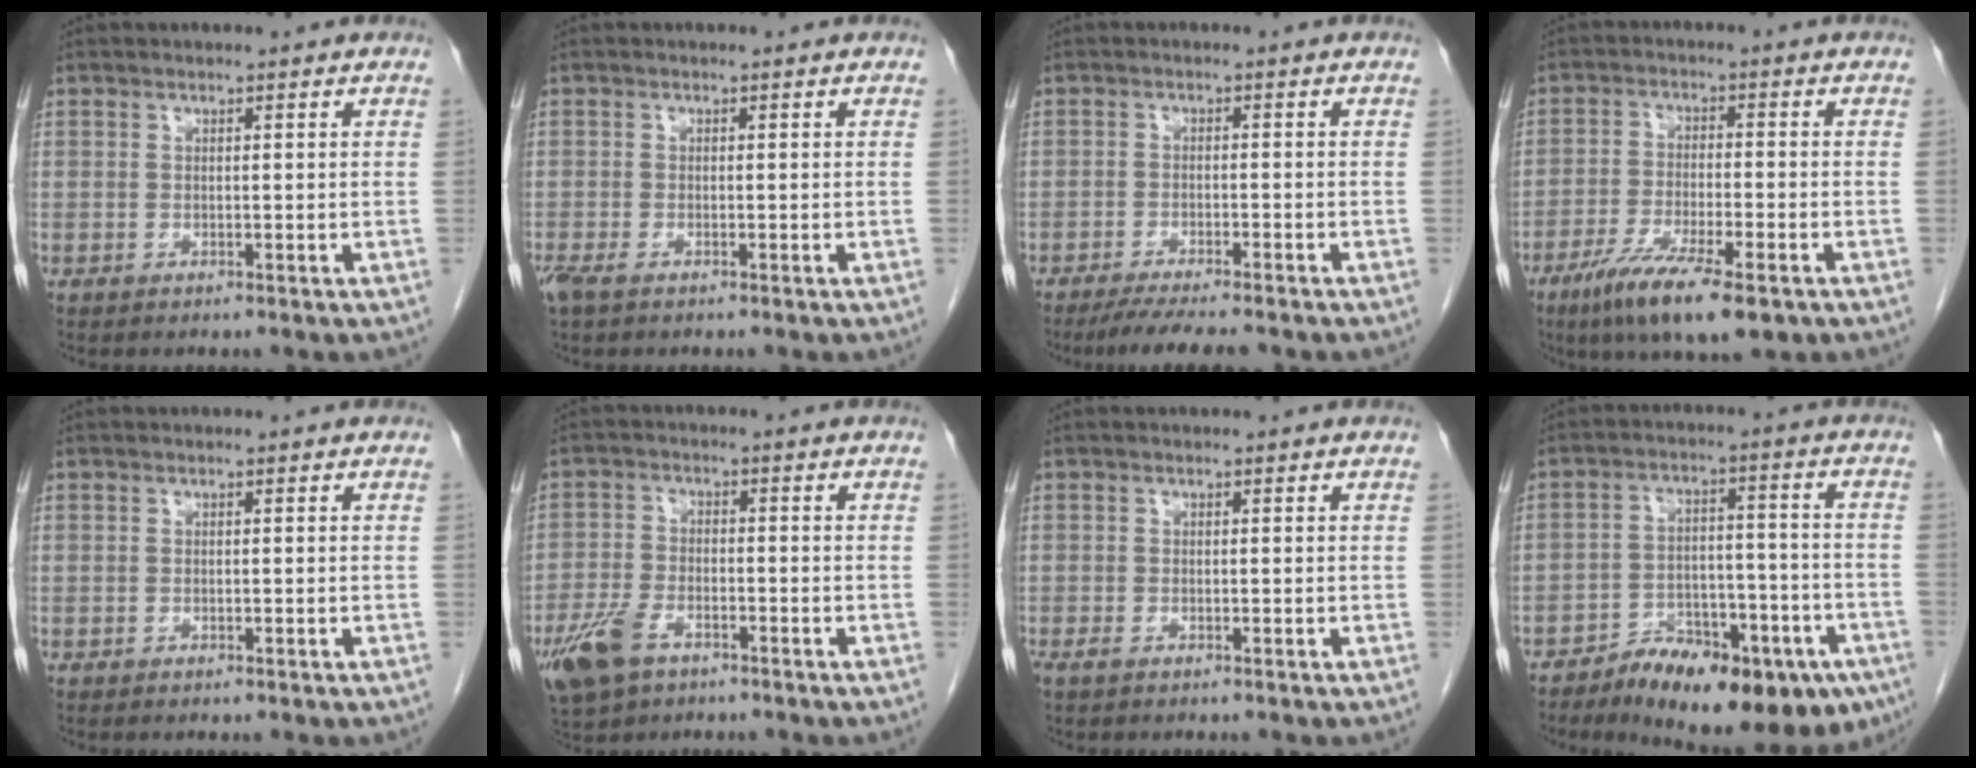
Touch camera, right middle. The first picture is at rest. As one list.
[{"total": 2.3, "force": [-1.5, 0.8, 1.5], "torque": [-0.037, -0.006, -0.025]}, {"total": 7.7, "force": [-6.6, 0.6, 4.0], "torque": [-0.060, -0.018, -0.101]}, {"total": 11.6, "force": [-7.2, 1.9, 8.9], "torque": [-0.156, -0.027, -0.114]}, {"total": 0.0}, {"total": 7.9, "force": [-4.8, 3.9, 4.9], "torque": [-0.112, -0.005, -0.086]}, {"total": 0.9, "force": [-0.6, 0.4, 0.6], "torque": [-0.017, -0.001, -0.009]}, {"total": 18.6, "force": [-12.5, 7.0, 12.0], "torque": [-0.131, 0.024, -0.184]}]